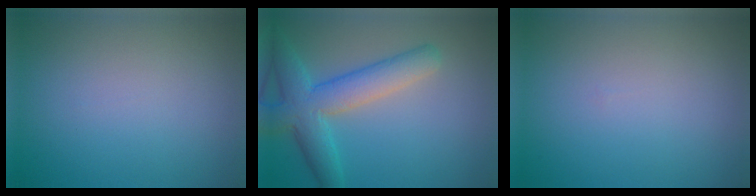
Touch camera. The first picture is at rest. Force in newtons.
{"total": 6.1, "press": 6.1, "slide": 0.3}
{"total": 0.0}